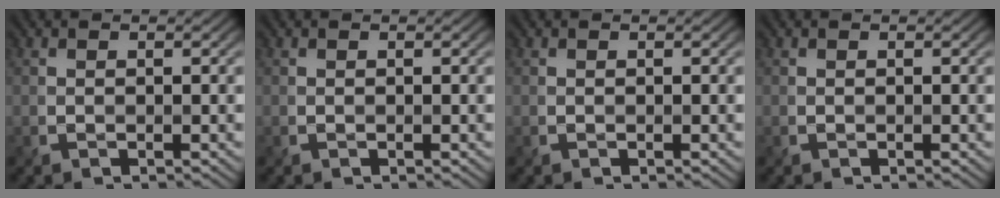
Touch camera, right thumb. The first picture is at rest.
{"total": 0.0}
{"total": 0.0}
{"total": 0.0}